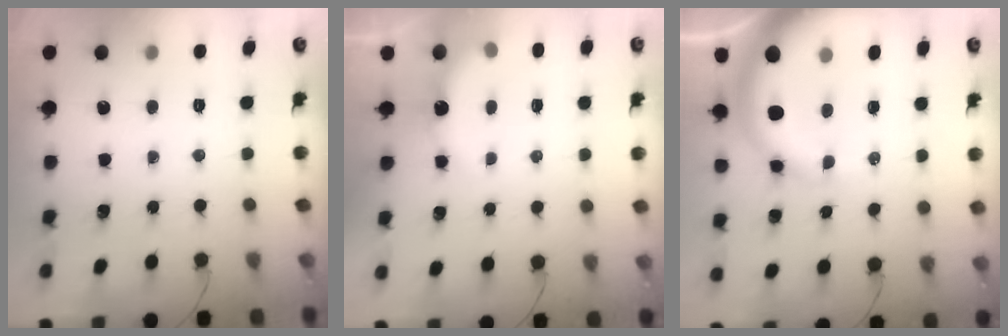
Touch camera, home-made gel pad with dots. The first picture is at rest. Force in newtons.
{"total": 2.9, "press": 2.9, "slide": 0.5}
{"total": 12.6, "press": 12.3, "slide": 2.9}